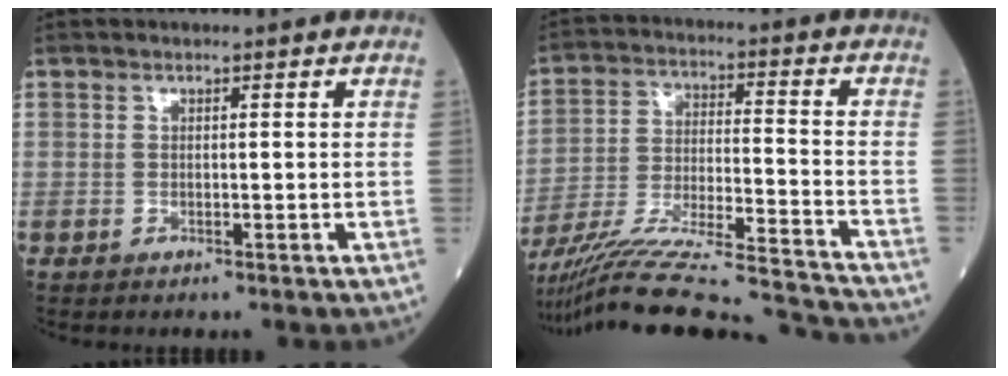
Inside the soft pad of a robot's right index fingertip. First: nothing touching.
{"total": 25.2, "force": [-23.2, -0.3, 9.8], "torque": [-0.155, -0.037, -0.361]}